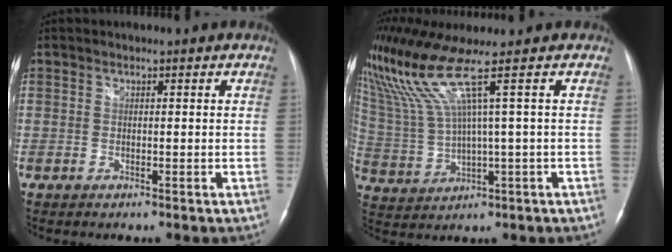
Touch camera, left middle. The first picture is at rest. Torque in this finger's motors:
{"motor_torque": [0.39, -0.48, 0.88, 0.21]}